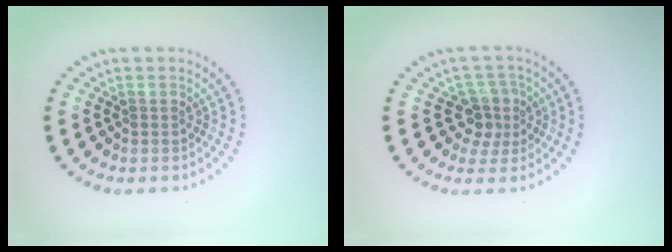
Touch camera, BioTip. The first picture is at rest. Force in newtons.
{"total": 2.9, "press": 2.4, "slide": 1.6}